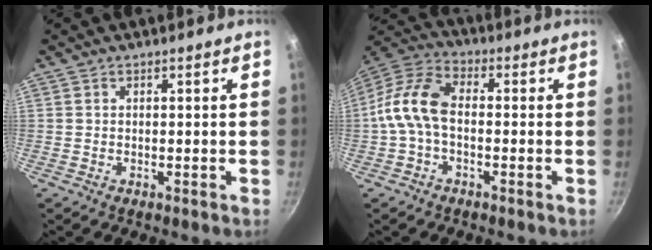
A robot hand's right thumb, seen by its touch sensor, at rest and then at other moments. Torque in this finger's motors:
{"motor_torque": [0.36, 1.22, 1.14, -0.65, 0.14]}